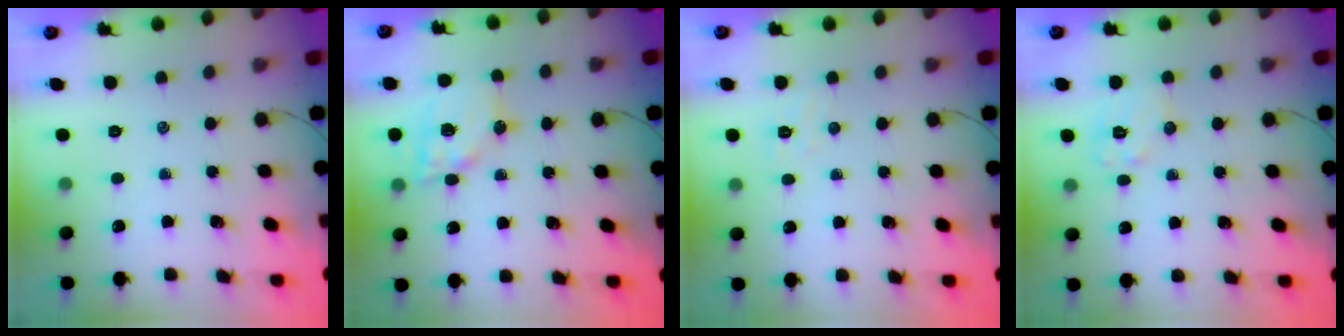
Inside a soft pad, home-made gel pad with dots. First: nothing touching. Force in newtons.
{"total": 13.9, "press": 13.6, "slide": 2.9}
{"total": 3.3, "press": 3.2, "slide": 0.8}
{"total": 7.1, "press": 7.1, "slide": 0.4}